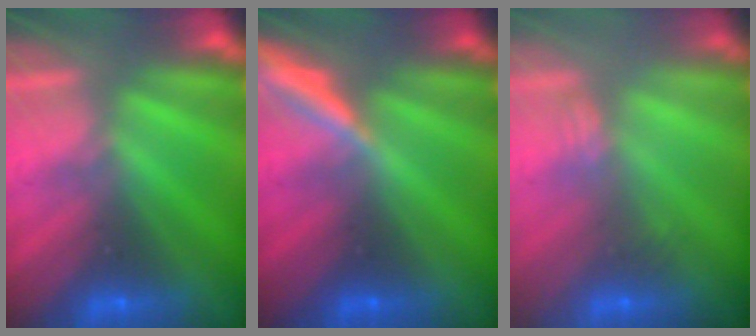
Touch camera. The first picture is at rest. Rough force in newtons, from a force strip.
{"total": 3.3}
{"total": 2.4}